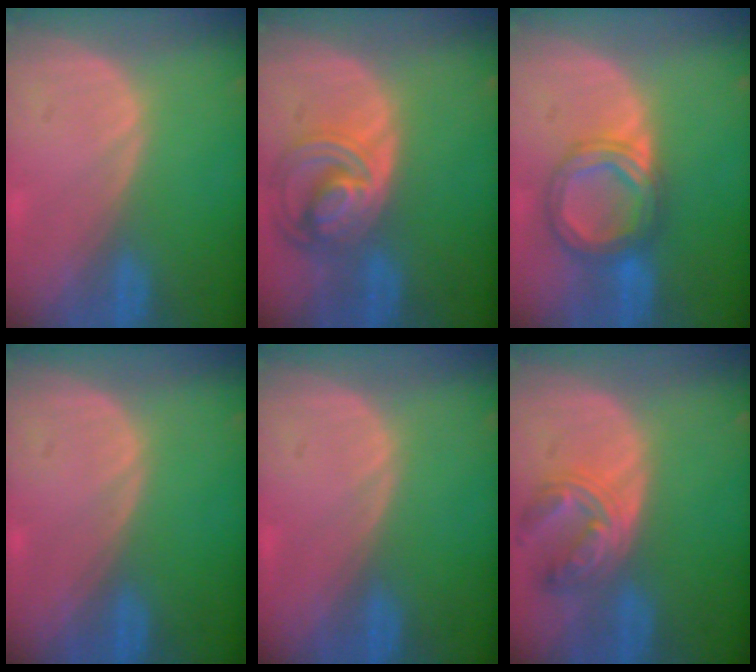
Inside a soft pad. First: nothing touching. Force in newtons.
{"total": 8.5, "press": 7.4, "slide": 4.3}
{"total": 6.9, "press": 6.8, "slide": 0.5}
{"total": 0.0}
{"total": 0.0}
{"total": 6.3, "press": 6.2, "slide": 1.1}